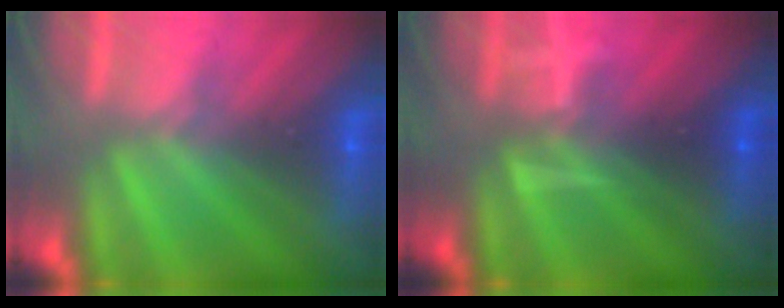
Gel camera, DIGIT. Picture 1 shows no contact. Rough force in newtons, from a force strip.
{"total": 3.2}